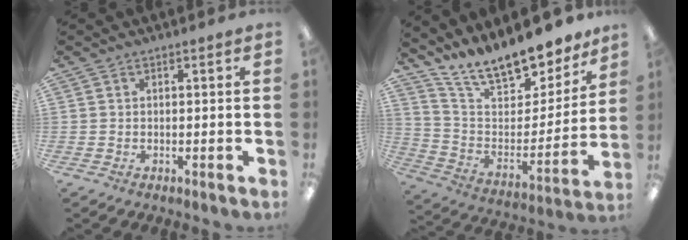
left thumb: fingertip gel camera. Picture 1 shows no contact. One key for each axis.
{"total": 16.0, "fx": 14.0, "fy": 5.0, "fz": 5.9, "tx": -0.110, "ty": -0.111, "tz": 0.245}